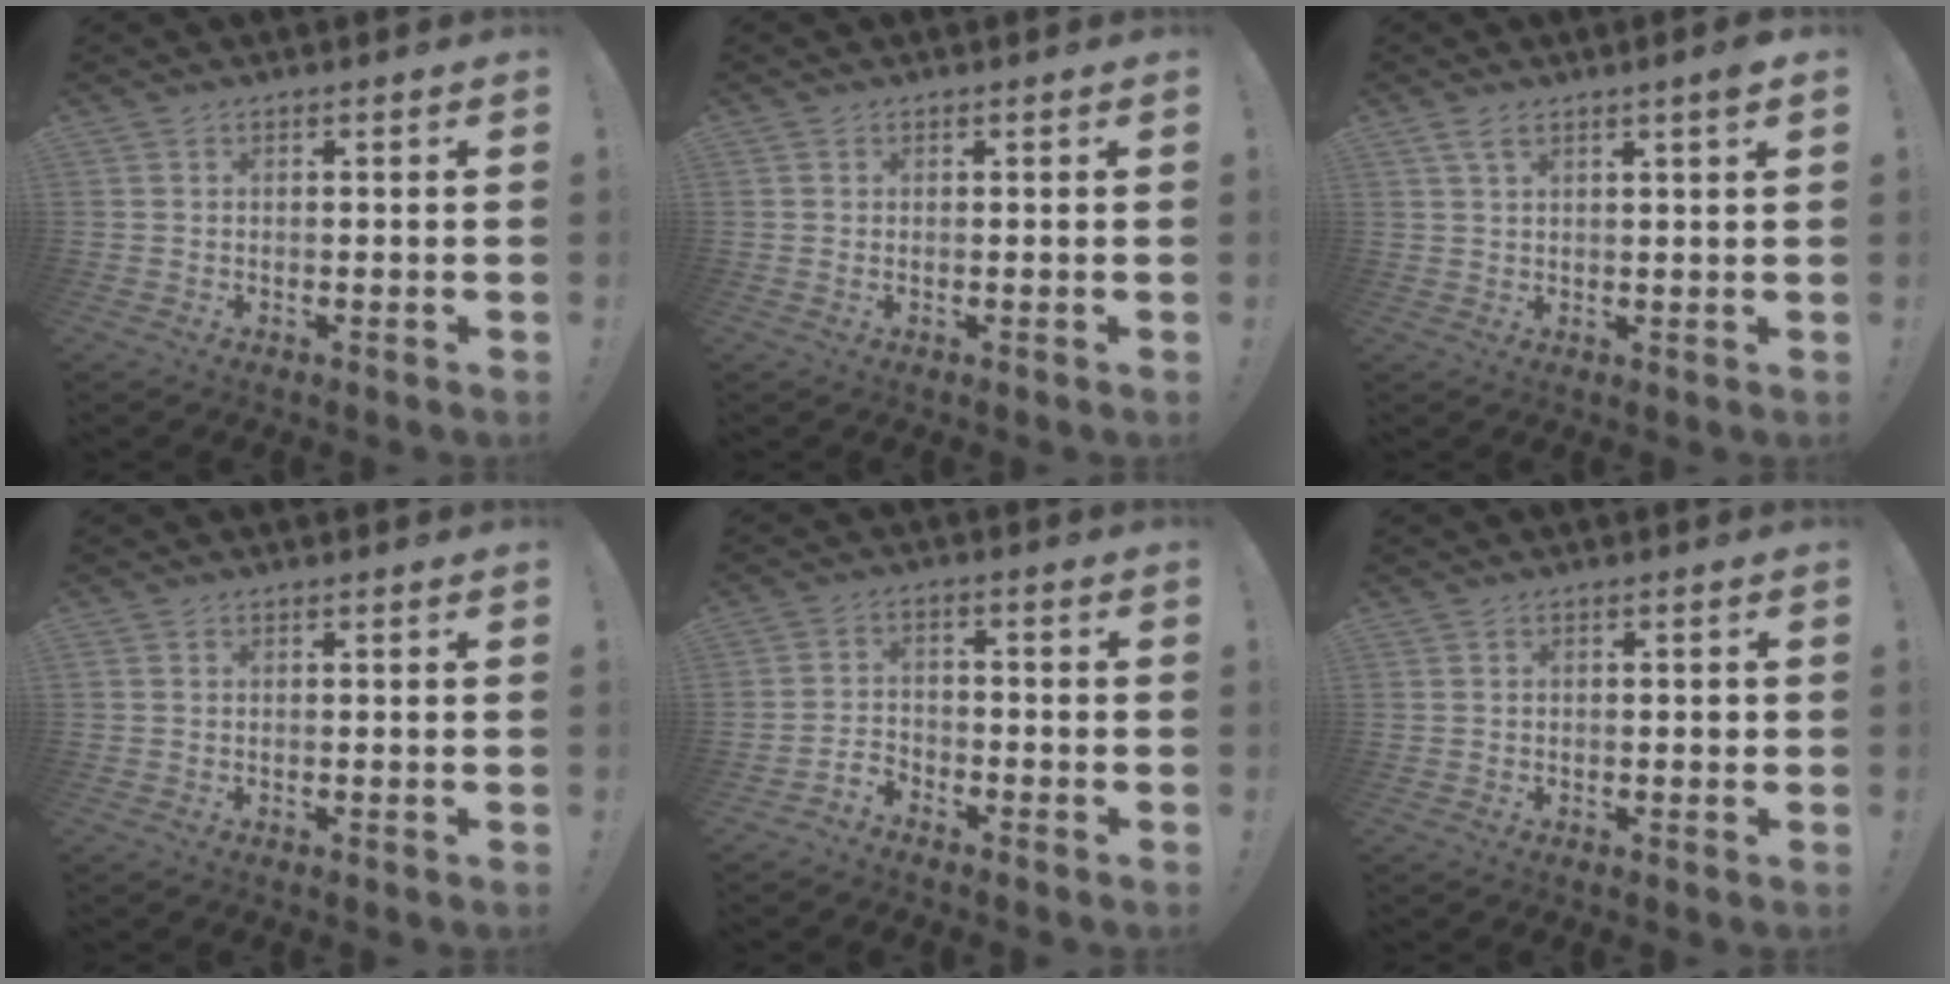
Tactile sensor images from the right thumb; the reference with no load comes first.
{"total": 0.0}
{"total": 4.5, "force": [2.6, 0.8, 3.6], "torque": [-0.058, -0.008, 0.042]}
{"total": 0.6, "force": [-0.2, -0.3, 0.5], "torque": [-0.017, 0.002, -0.003]}
{"total": 3.7, "force": [-3.3, 1.5, 0.6], "torque": [-0.020, 0.004, -0.067]}
{"total": 0.7, "force": [-0.3, 0.5, 0.4], "torque": [-0.005, 0.004, -0.005]}